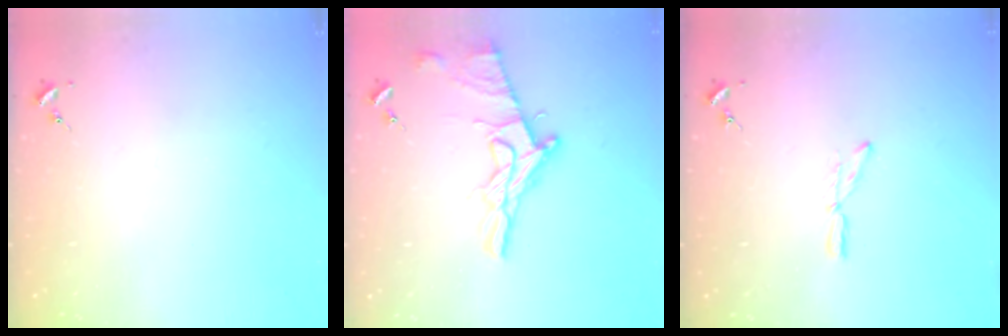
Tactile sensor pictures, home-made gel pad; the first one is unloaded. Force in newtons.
{"total": 15.6, "press": 15.5, "slide": 1.6}
{"total": 6.4, "press": 6.4, "slide": 0.3}